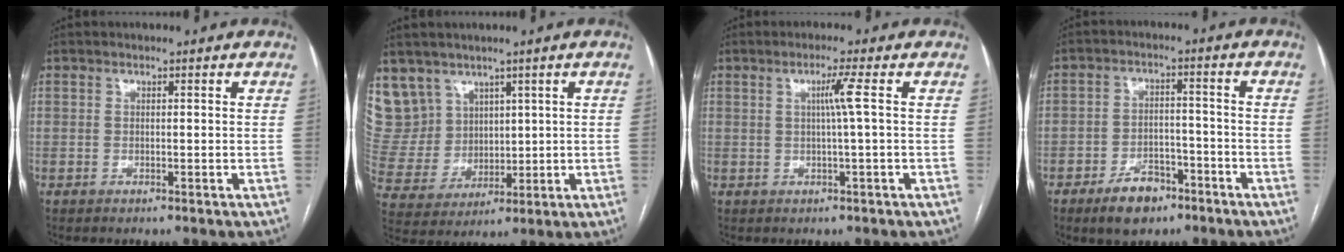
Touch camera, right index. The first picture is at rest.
{"total": 10.6, "force": [6.7, 8.2, 0.9], "torque": [-0.038, 0.035, 0.157]}
{"total": 2.9, "force": [0.4, -1.0, 2.7], "torque": [-0.049, 0.001, 0.009]}
{"total": 6.9, "force": [-4.7, 3.6, 3.6], "torque": [-0.067, 0.004, -0.074]}